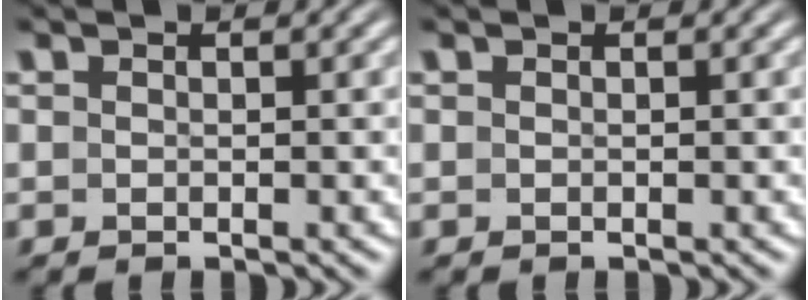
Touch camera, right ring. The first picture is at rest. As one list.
[{"total": 0.0}]